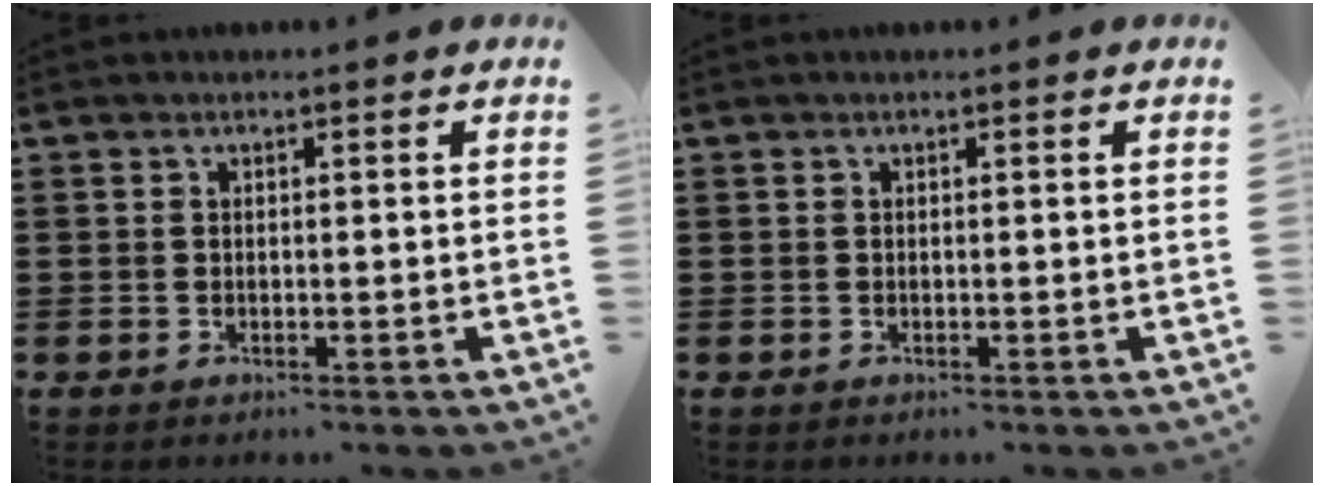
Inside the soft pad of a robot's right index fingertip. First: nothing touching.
{"total": 0.0}